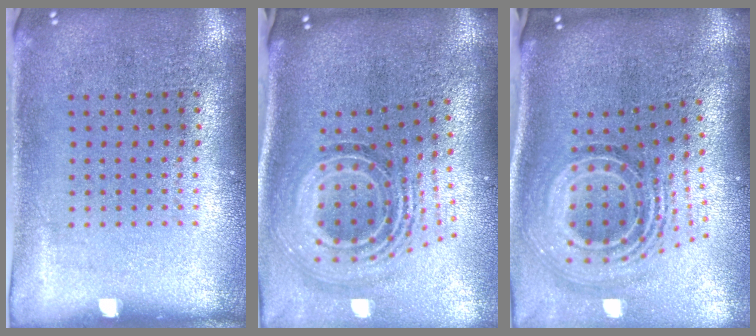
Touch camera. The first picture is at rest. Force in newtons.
{"total": 2.3, "press": 1.5, "slide": 1.7}
{"total": 2.3, "press": 1.5, "slide": 1.7}